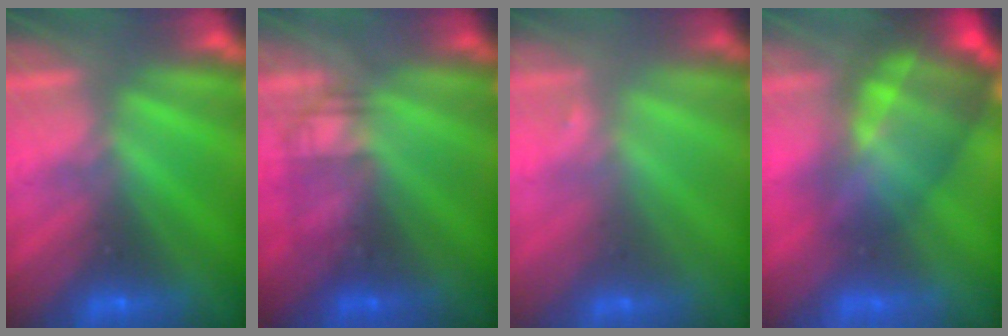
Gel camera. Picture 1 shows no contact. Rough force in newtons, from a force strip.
{"total": 2.2}
{"total": 1.5}
{"total": 7.0}